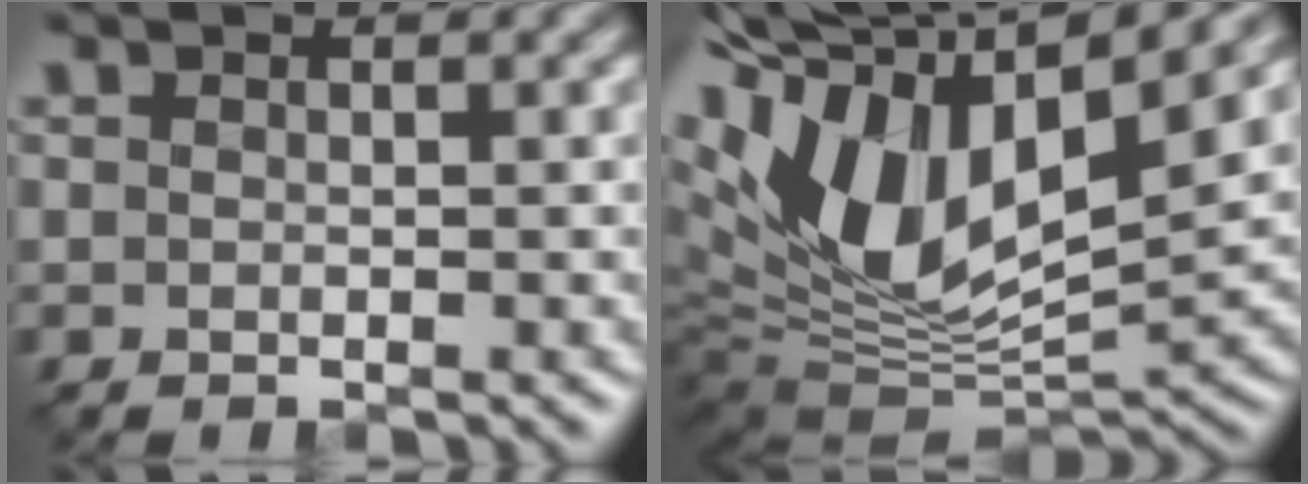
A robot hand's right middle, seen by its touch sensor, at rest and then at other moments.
{"total": 14.6, "force": [4.5, 8.2, 11.2], "torque": [-0.233, 0.017, 0.081]}